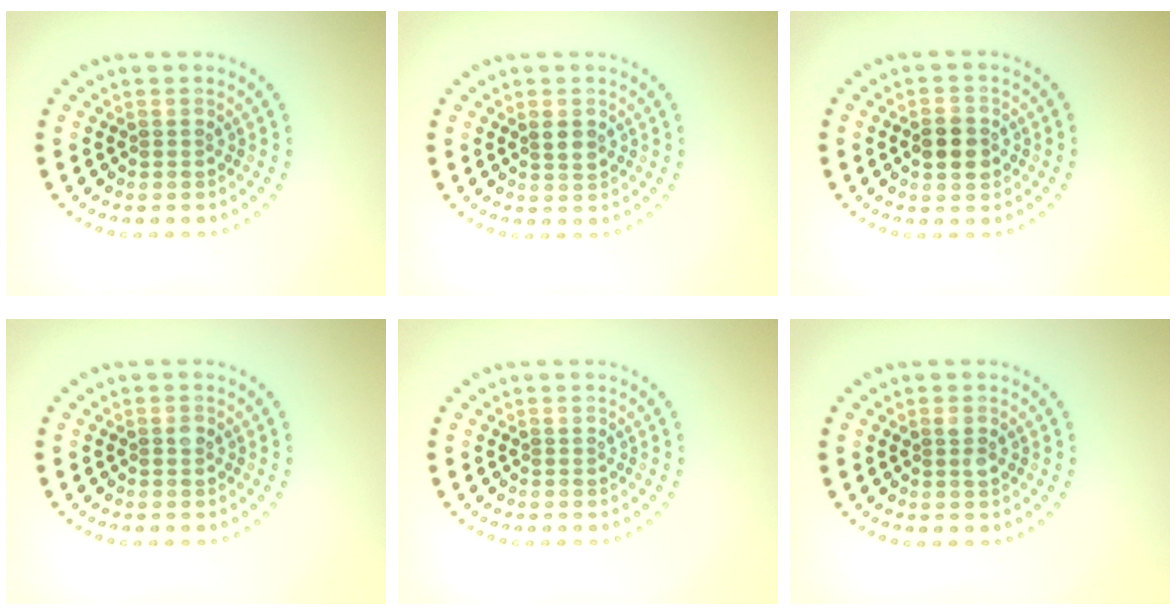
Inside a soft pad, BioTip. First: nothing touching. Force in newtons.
{"total": 1.4, "press": 1.3, "slide": 0.4}
{"total": 2.7, "press": 2.7, "slide": 0.2}
{"total": 0.9, "press": 0.8, "slide": 0.1}
{"total": 0.0}
{"total": 0.9, "press": 0.9, "slide": 0.3}